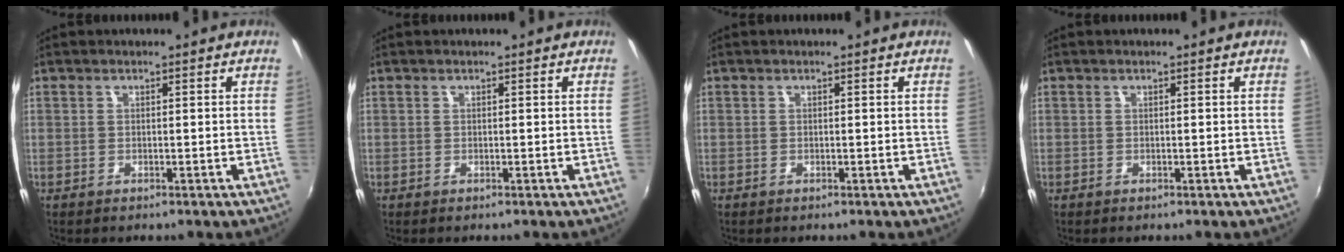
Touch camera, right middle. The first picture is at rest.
{"total": 0.0}
{"total": 0.0}
{"total": 0.0}